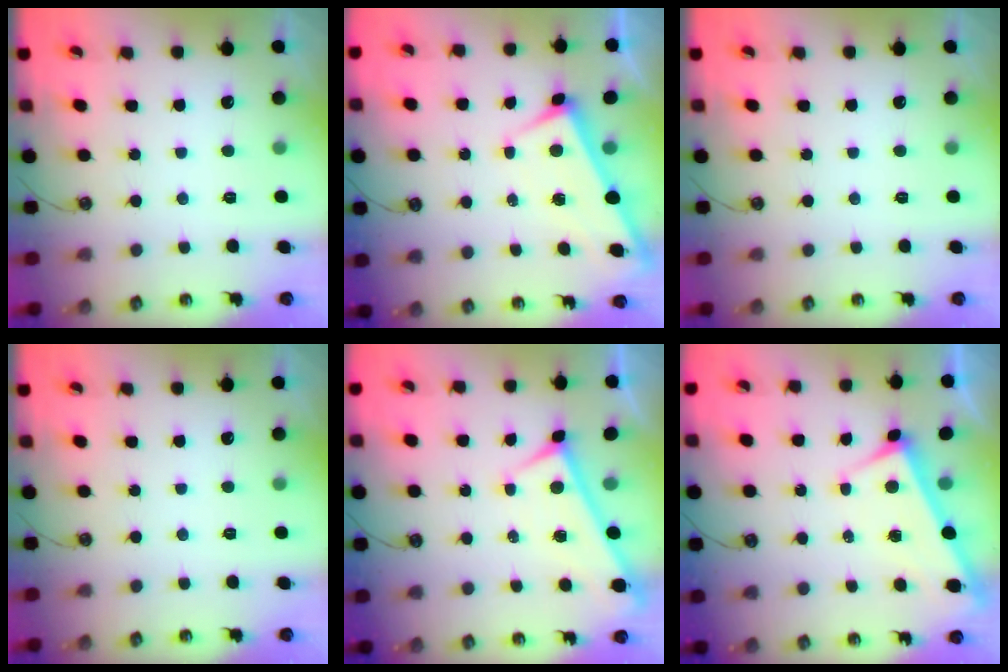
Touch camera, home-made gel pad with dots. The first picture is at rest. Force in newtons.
{"total": 2.4, "press": 2.4, "slide": 0.1}
{"total": 0.0}
{"total": 0.0}
{"total": 0.0}
{"total": 3.8, "press": 3.8, "slide": 0.2}